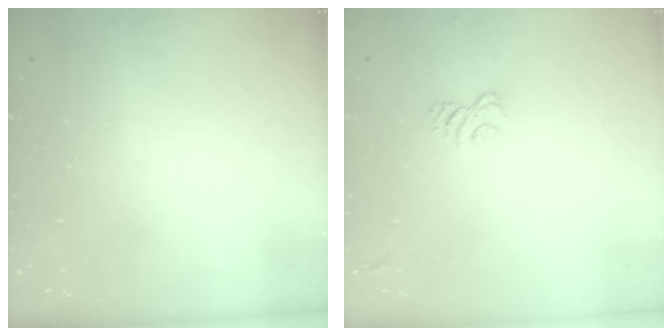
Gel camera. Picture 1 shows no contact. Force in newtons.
{"total": 3.2, "press": 3.0, "slide": 1.2}